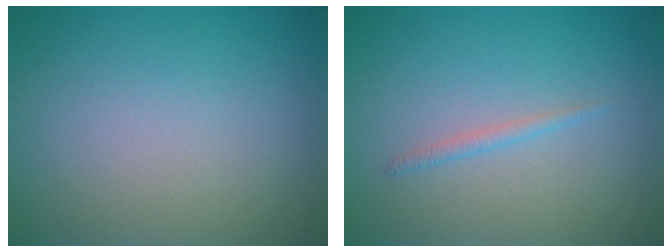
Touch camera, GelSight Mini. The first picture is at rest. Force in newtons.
{"total": 0.9, "press": 0.9, "slide": 0.1}